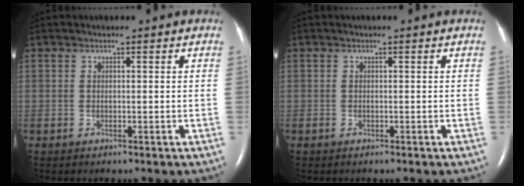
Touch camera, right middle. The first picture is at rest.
{"total": 0.0}